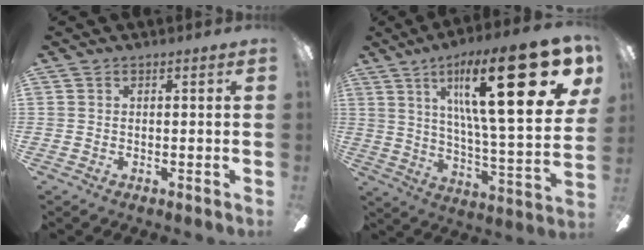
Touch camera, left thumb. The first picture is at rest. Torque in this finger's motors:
{"motor_torque": [2.66, 2.35, 2.24, -0.53, 0.56]}